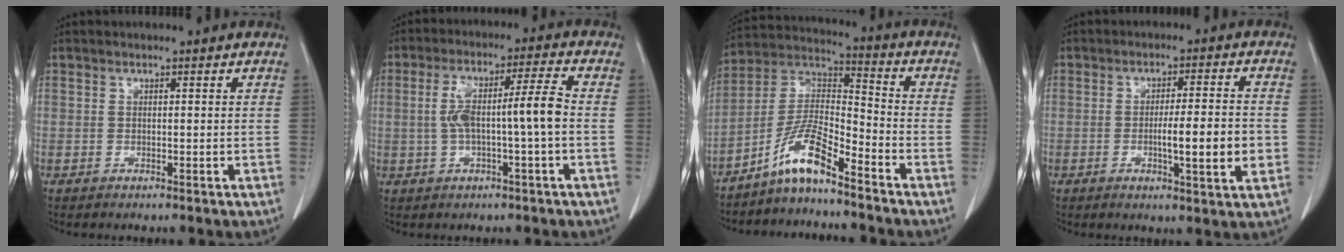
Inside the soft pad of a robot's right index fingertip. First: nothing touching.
{"total": 8.6, "force": [-0.7, 0.3, 8.6], "torque": [-0.163, 0.027, -0.010]}
{"total": 9.1, "force": [-6.7, 0.9, 6.1], "torque": [-0.130, 0.011, -0.132]}
{"total": 8.4, "force": [-1.7, 0.4, 8.3], "torque": [-0.126, -0.006, -0.026]}